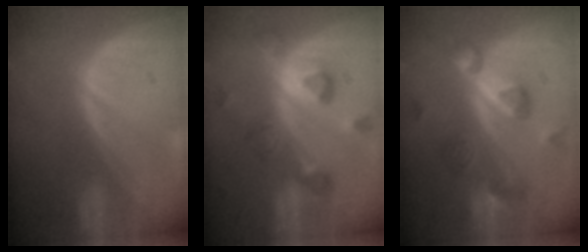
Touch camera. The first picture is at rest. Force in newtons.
{"total": 8.3, "press": 7.8, "slide": 2.8}
{"total": 9.4, "press": 8.2, "slide": 4.6}